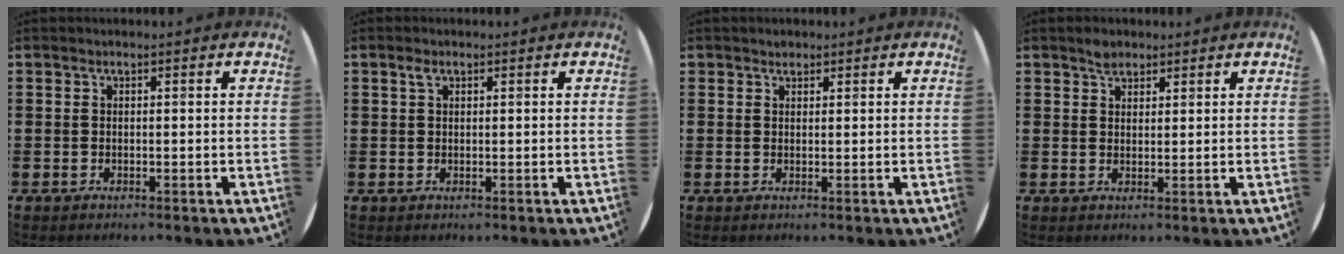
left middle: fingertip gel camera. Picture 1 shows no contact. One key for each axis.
{"total": 1.2, "fx": 0.6, "fy": 0.7, "fz": 0.8, "tx": -0.009, "ty": 0.002, "tz": 0.010}
{"total": 0.9, "fx": 0.8, "fy": 0.4, "fz": -0.1, "tx": 0.001, "ty": 0.002, "tz": 0.017}
{"total": 2.0, "fx": 1.7, "fy": 0.9, "fz": 0.4, "tx": -0.003, "ty": -0.001, "tz": 0.031}